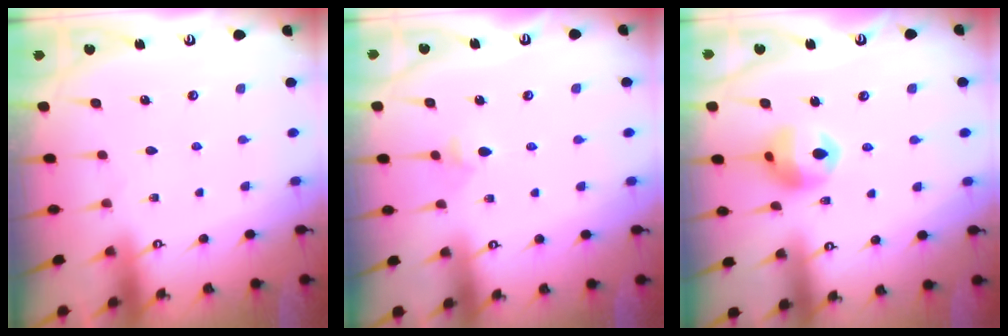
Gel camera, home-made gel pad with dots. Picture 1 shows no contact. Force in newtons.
{"total": 5.2, "press": 5.1, "slide": 1.1}
{"total": 11.6, "press": 11.5, "slide": 1.9}